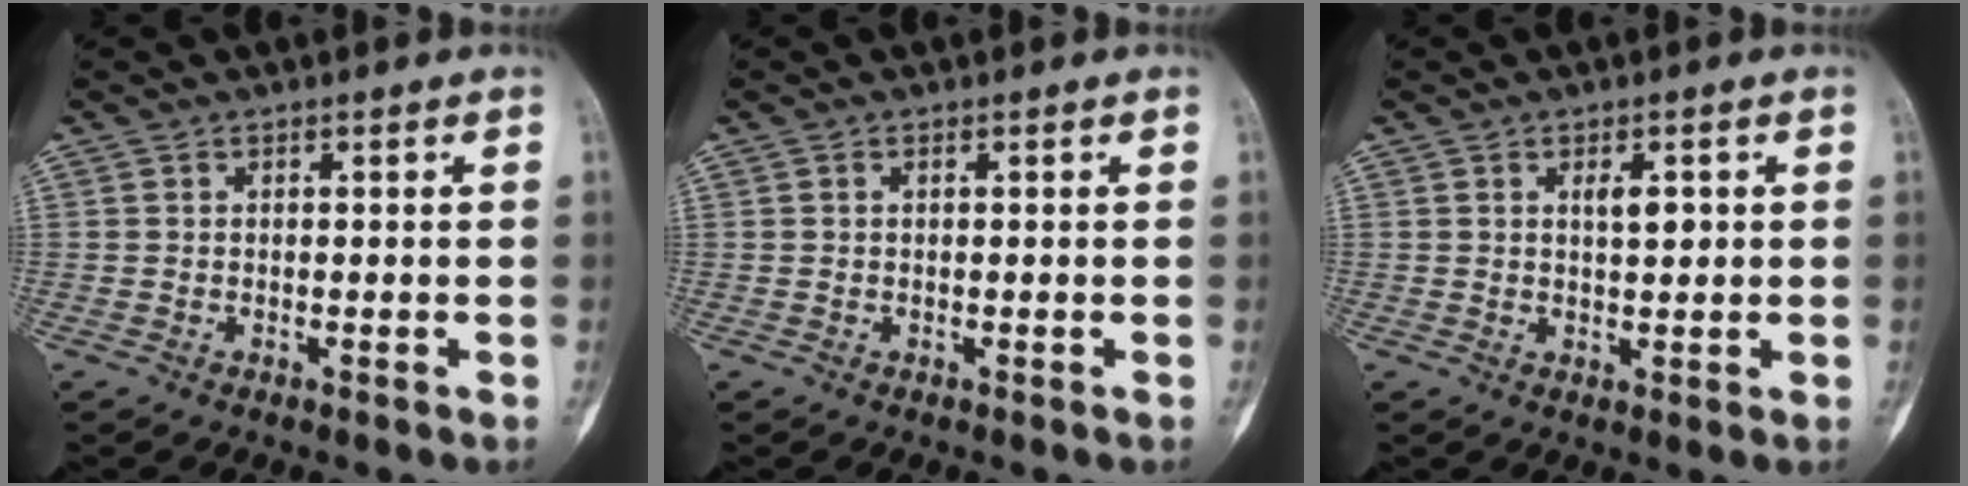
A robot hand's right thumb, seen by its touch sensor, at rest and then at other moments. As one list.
[{"total": 0.0}, {"total": 3.3, "force": [0.9, 1.5, 2.8], "torque": [-0.037, -0.004, 0.012]}]